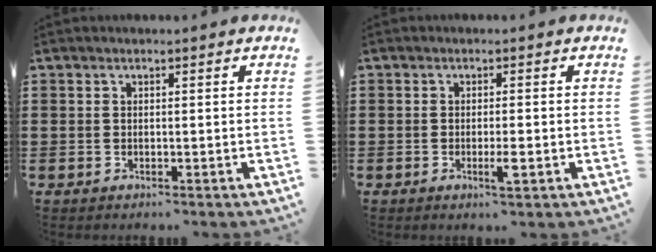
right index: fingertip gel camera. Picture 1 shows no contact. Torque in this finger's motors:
{"motor_torque": [1.07, -0.02, 0.40, 0.13]}